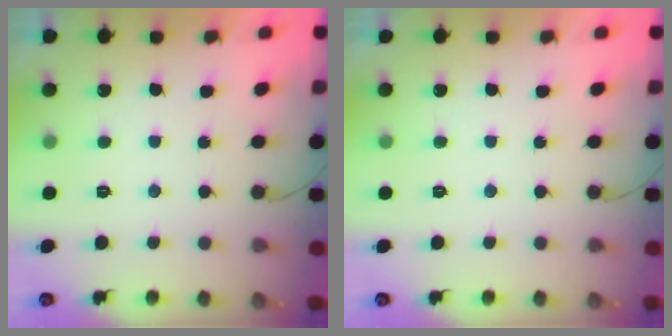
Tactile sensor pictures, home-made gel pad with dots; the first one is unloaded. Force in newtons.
{"total": 0.0}